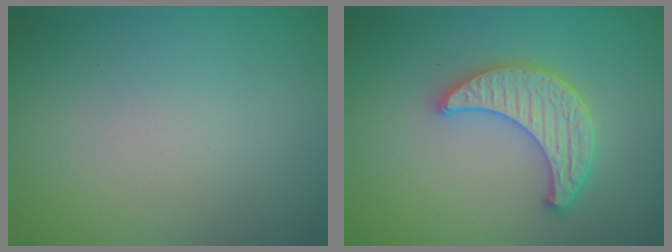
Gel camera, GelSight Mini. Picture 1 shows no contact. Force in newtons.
{"total": 4.1, "press": 3.7, "slide": 1.8}